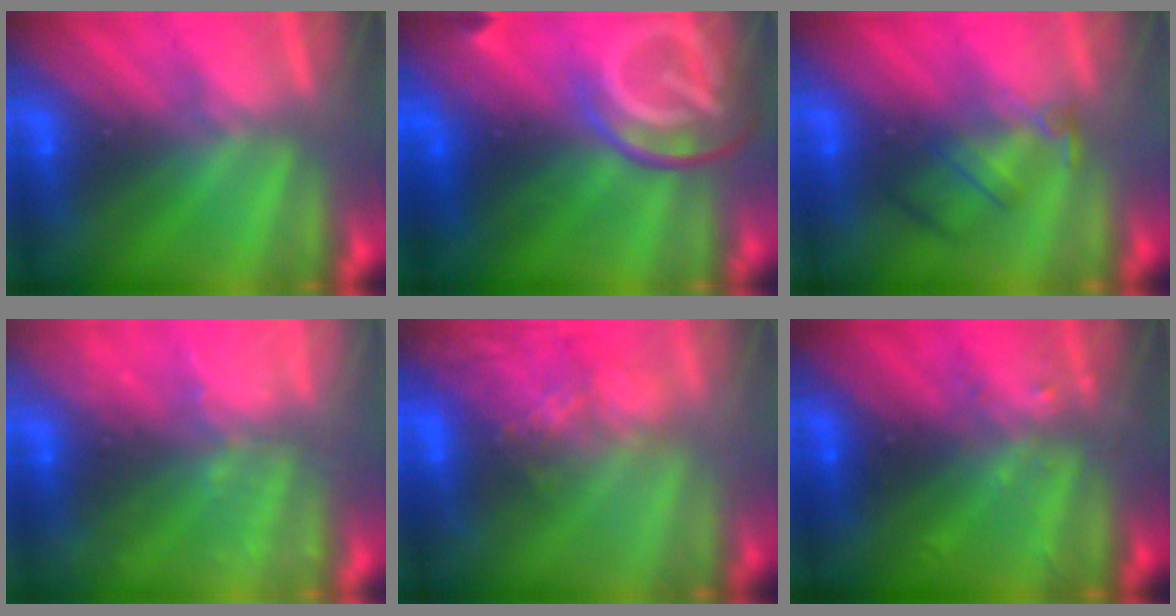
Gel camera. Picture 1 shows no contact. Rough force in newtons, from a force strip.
{"total": 7.6}
{"total": 2.4}
{"total": 5.9}
{"total": 7.7}
{"total": 2.4}